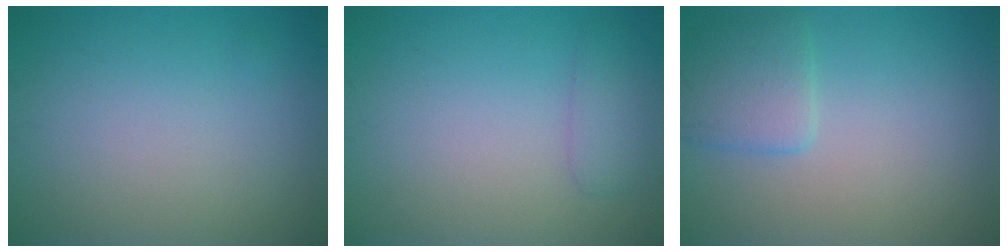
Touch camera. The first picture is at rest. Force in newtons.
{"total": 1.5, "press": 1.5, "slide": 0.2}
{"total": 2.7, "press": 2.7, "slide": 0.2}